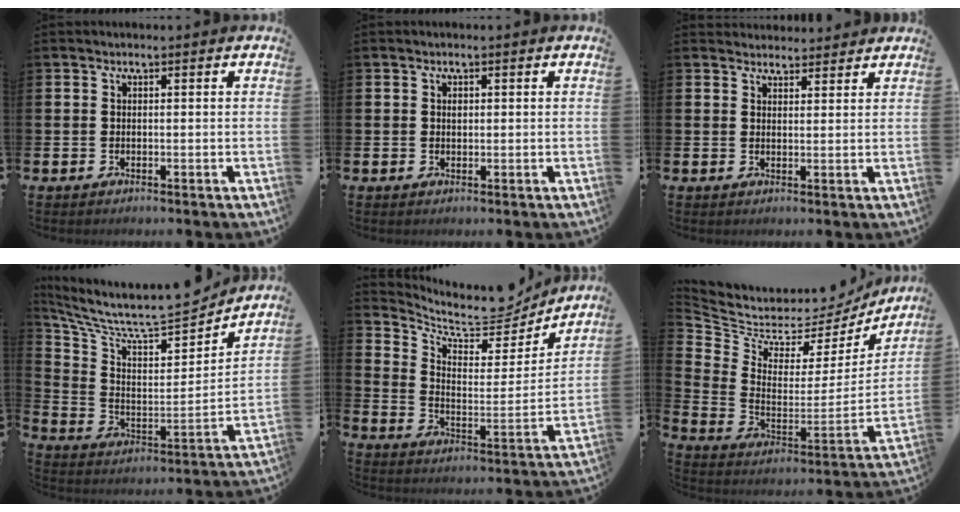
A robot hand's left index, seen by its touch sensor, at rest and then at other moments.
{"total": 0.7, "force": [0.4, 0.5, 0.4], "torque": [0.009, -0.003, 0.003]}
{"total": 2.9, "force": [2.7, 0.8, -0.3], "torque": [0.007, -0.014, 0.049]}
{"total": 8.8, "force": [8.1, 1.2, 3.1], "torque": [-0.106, -0.071, 0.132]}
{"total": 8.3, "force": [7.8, 2.4, 1.5], "torque": [-0.060, -0.069, 0.134]}
{"total": 5.9, "force": [5.0, 2.9, 1.2], "torque": [-0.066, -0.053, 0.084]}